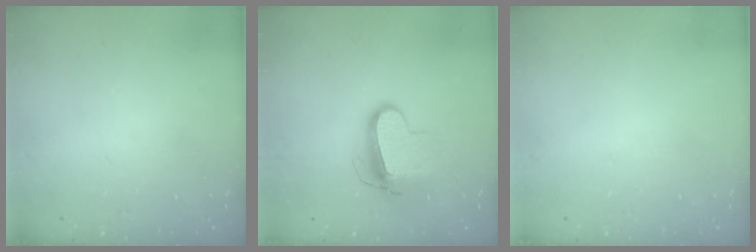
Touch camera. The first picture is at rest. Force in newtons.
{"total": 11.1, "press": 11.1, "slide": 0.4}
{"total": 0.0}